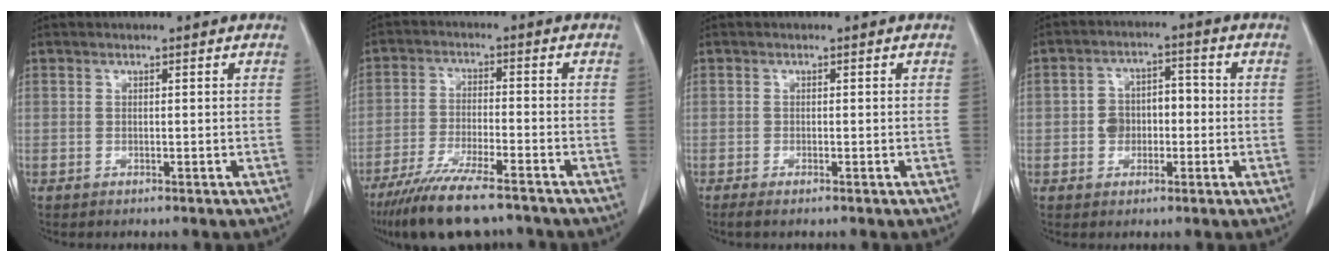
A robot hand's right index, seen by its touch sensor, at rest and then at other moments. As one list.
[{"total": 12.8, "force": [-10.4, 2.0, 7.3], "torque": [-0.127, -0.032, -0.172]}, {"total": 1.5, "force": [-1.2, 0.1, 1.0], "torque": [-0.019, -0.004, -0.018]}, {"total": 5.2, "force": [-1.0, 3.9, 3.3], "torque": [-0.061, 0.028, -0.017]}]